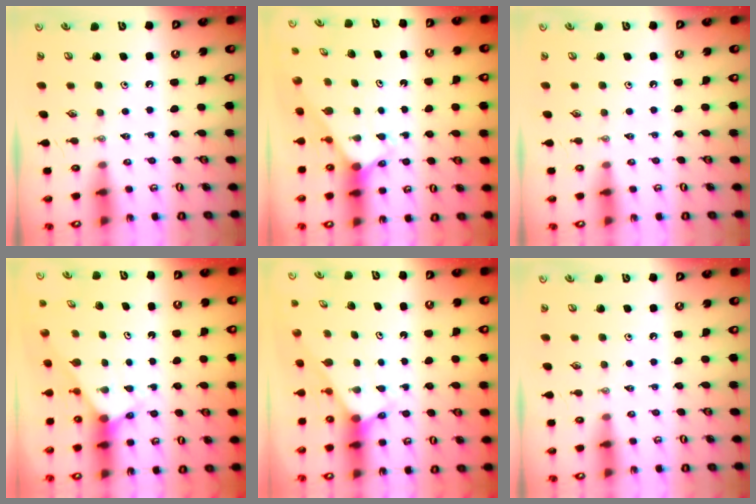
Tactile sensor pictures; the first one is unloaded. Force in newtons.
{"total": 2.3, "press": 2.3, "slide": 0.2}
{"total": 0.0}
{"total": 2.6, "press": 2.6, "slide": 0.1}
{"total": 2.8, "press": 2.8, "slide": 0.1}
{"total": 0.0}